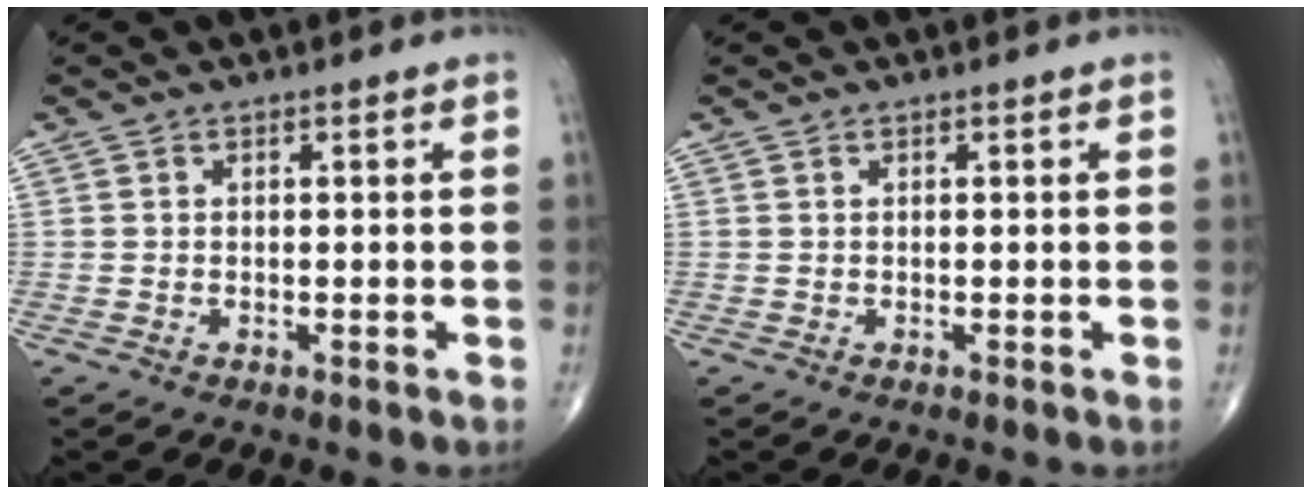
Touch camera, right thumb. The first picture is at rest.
{"total": 0.0}